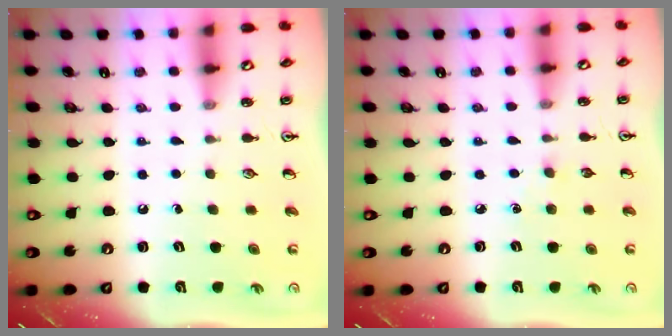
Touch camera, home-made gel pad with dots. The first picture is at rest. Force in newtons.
{"total": 2.6, "press": 2.5, "slide": 0.3}